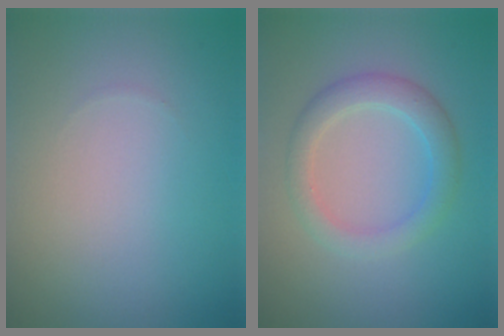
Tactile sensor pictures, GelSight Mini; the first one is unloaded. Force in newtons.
{"total": 3.1, "press": 3.1, "slide": 0.2}